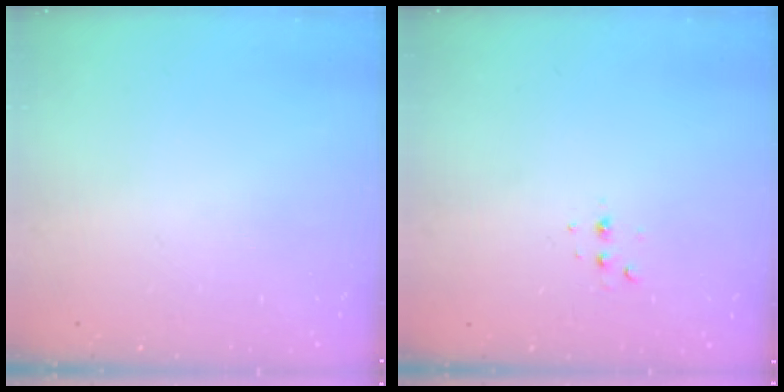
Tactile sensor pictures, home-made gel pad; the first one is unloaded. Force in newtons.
{"total": 2.8, "press": 2.8, "slide": 0.7}